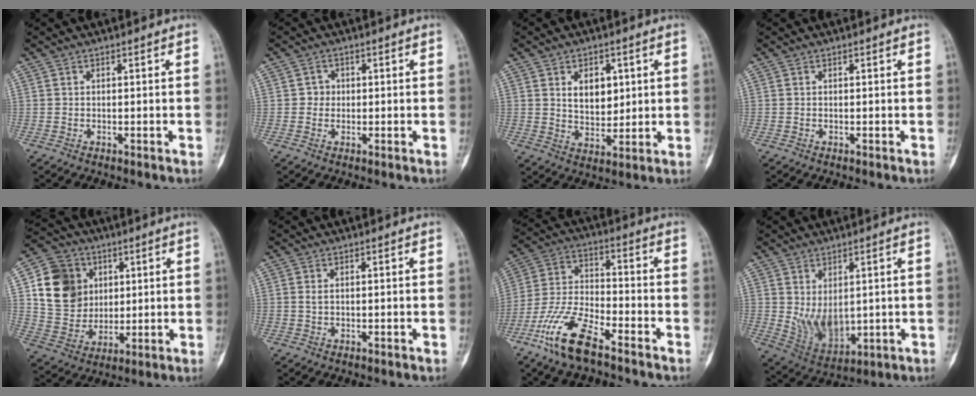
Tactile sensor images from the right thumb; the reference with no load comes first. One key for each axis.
{"total": 2.0, "fx": 0.0, "fy": 1.9, "fz": 0.5, "tx": 0.007, "ty": 0.007, "tz": -0.004}
{"total": 7.4, "fx": 2.2, "fy": 5.0, "fz": 5.1, "tx": -0.048, "ty": -0.017, "tz": 0.042}
{"total": 0.0}
{"total": 15.0, "fx": 4.0, "fy": 12.8, "fz": 6.8, "tx": -0.098, "ty": -0.006, "tz": 0.083}
{"total": 0.8, "fx": 0.3, "fy": 0.4, "fz": 0.6, "tx": -0.012, "ty": 0.003, "tz": 0.008}
{"total": 13.0, "fx": -8.4, "fy": 4.3, "fz": 8.9, "tx": -0.193, "ty": 0.040, "tz": -0.169}
{"total": 8.3, "fx": 0.8, "fy": 5.0, "fz": 6.6, "tx": -0.093, "ty": -0.019, "tz": 0.040}